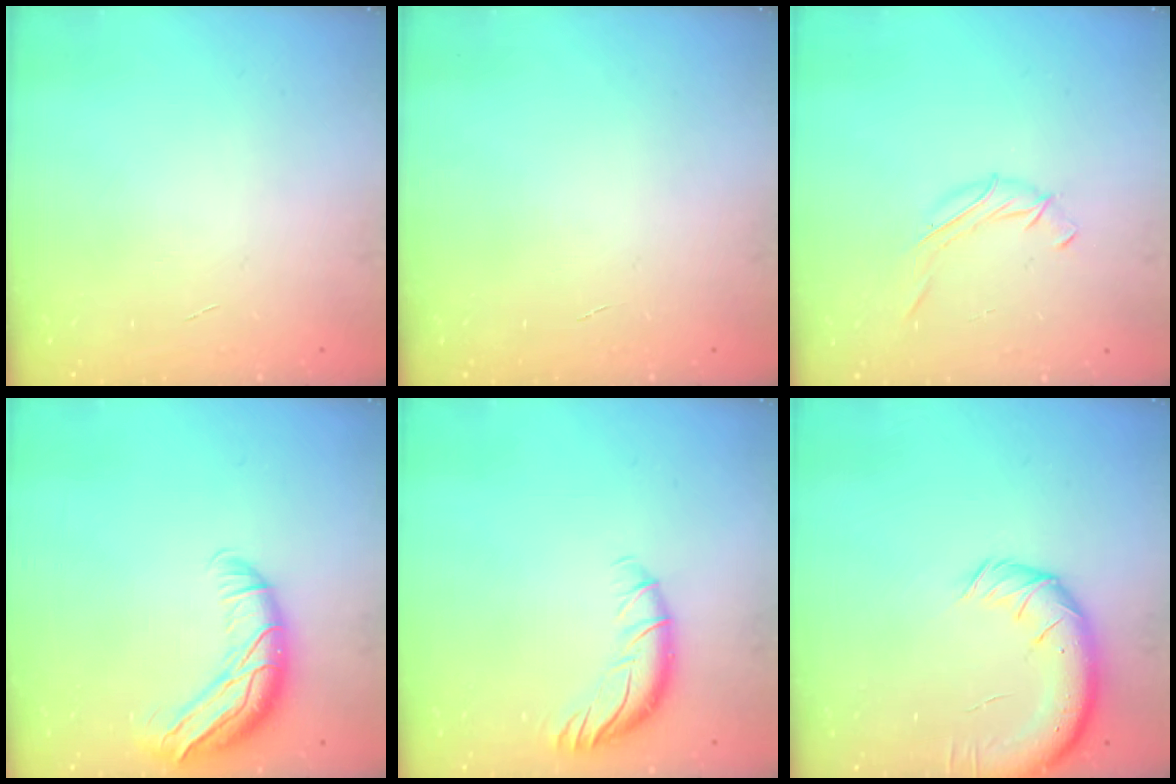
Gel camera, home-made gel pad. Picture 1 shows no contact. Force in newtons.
{"total": 0.0}
{"total": 7.1, "press": 7.1, "slide": 1.1}
{"total": 12.3, "press": 11.8, "slide": 3.5}
{"total": 9.5, "press": 9.4, "slide": 1.6}
{"total": 13.5, "press": 13.1, "slide": 3.0}